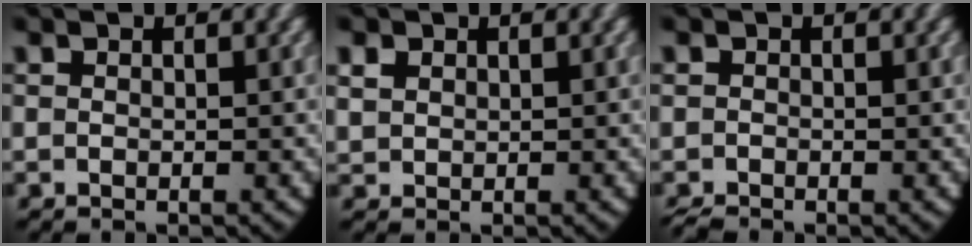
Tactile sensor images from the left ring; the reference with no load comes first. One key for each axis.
{"total": 1.8, "fx": 1.0, "fy": 1.3, "fz": 0.7, "tx": -0.027, "ty": -0.006, "tz": 0.030}
{"total": 1.0, "fx": -0.9, "fy": 0.3, "fz": 0.2, "tx": -0.005, "ty": -0.011, "tz": -0.013}